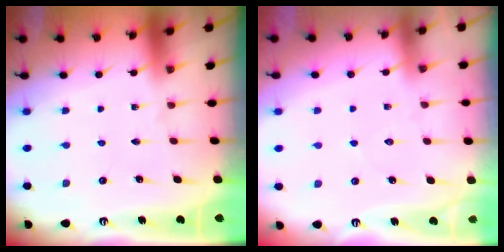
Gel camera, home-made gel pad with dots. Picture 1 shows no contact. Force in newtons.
{"total": 2.9, "press": 2.8, "slide": 0.3}